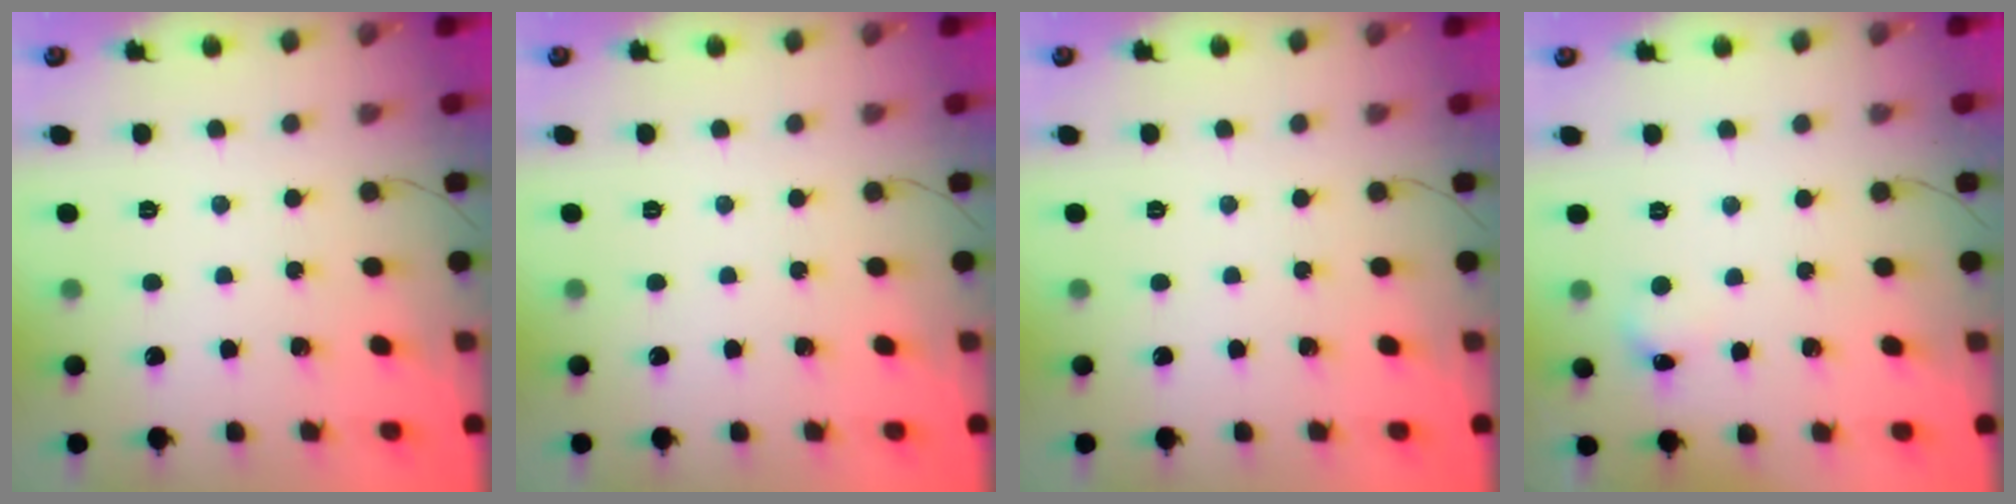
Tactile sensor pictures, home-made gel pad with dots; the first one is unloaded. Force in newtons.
{"total": 0.0}
{"total": 0.0}
{"total": 5.3, "press": 5.0, "slide": 1.5}